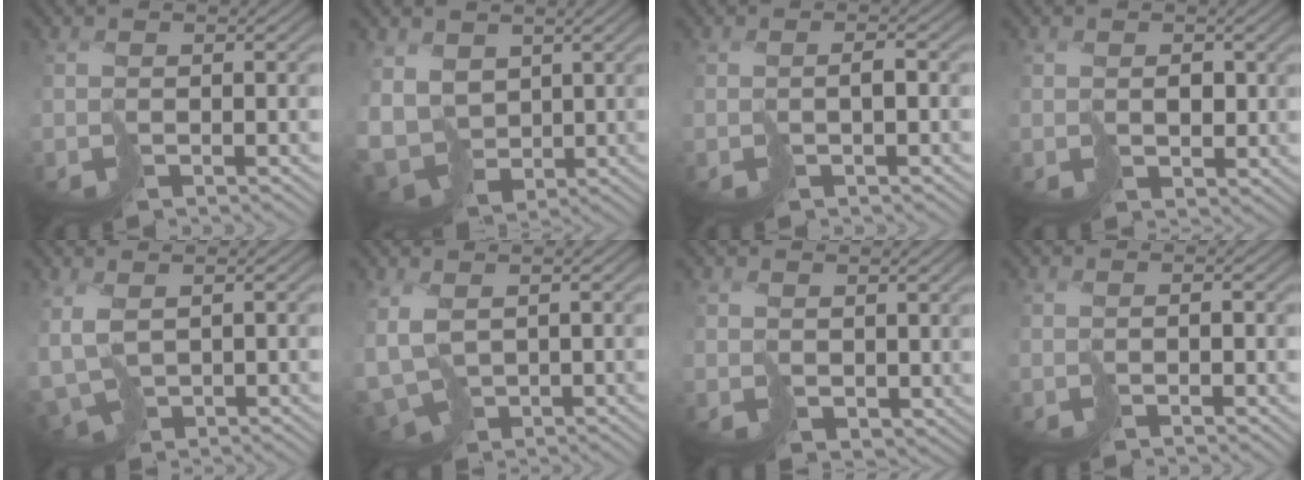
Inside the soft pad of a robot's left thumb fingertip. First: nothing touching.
{"total": 7.9, "force": [1.1, 6.4, 4.6], "torque": [-0.139, -0.019, 0.024]}
{"total": 1.0, "force": [-0.1, 0.2, 1.0], "torque": [-0.021, 0.004, -0.001]}
{"total": 2.1, "force": [1.3, 1.5, 0.8], "torque": [-0.006, 0.002, 0.035]}
{"total": 4.6, "force": [-0.2, 2.7, 3.8], "torque": [-0.102, -0.016, 0.002]}
{"total": 5.2, "force": [-0.6, 3.4, 3.9], "torque": [-0.106, -0.023, 0.001]}
{"total": 2.6, "force": [2.0, 1.5, 0.9], "torque": [-0.032, -0.004, 0.042]}
{"total": 0.0}